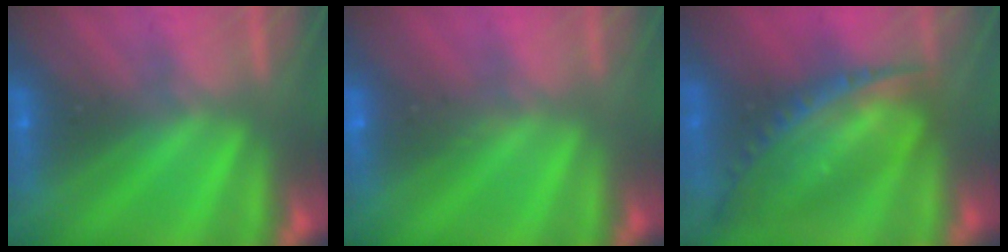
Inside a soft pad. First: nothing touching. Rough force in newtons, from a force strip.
{"total": 2.9}
{"total": 7.1}